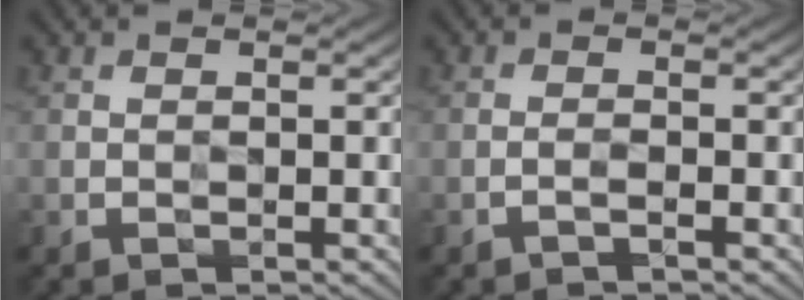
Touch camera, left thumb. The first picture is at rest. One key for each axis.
{"total": 1.0, "fx": -0.7, "fy": -0.4, "fz": 0.5, "tx": -0.012, "ty": 0.010, "tz": -0.015}